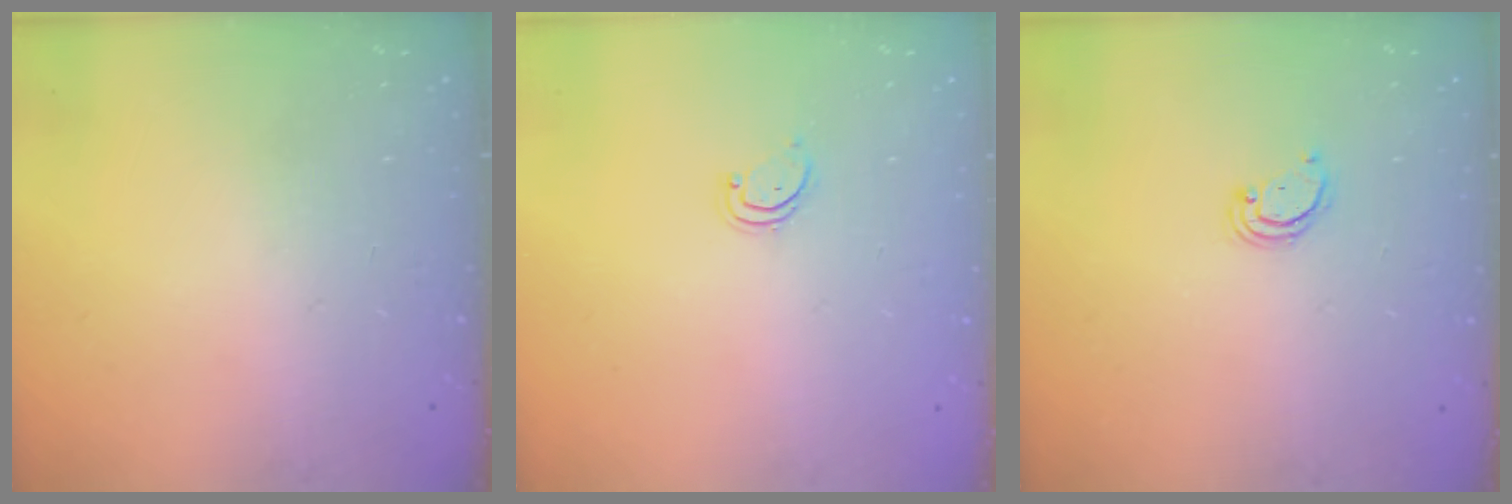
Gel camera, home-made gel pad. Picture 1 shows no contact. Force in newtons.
{"total": 1.9, "press": 1.9, "slide": 0.2}
{"total": 2.2, "press": 2.2, "slide": 0.2}